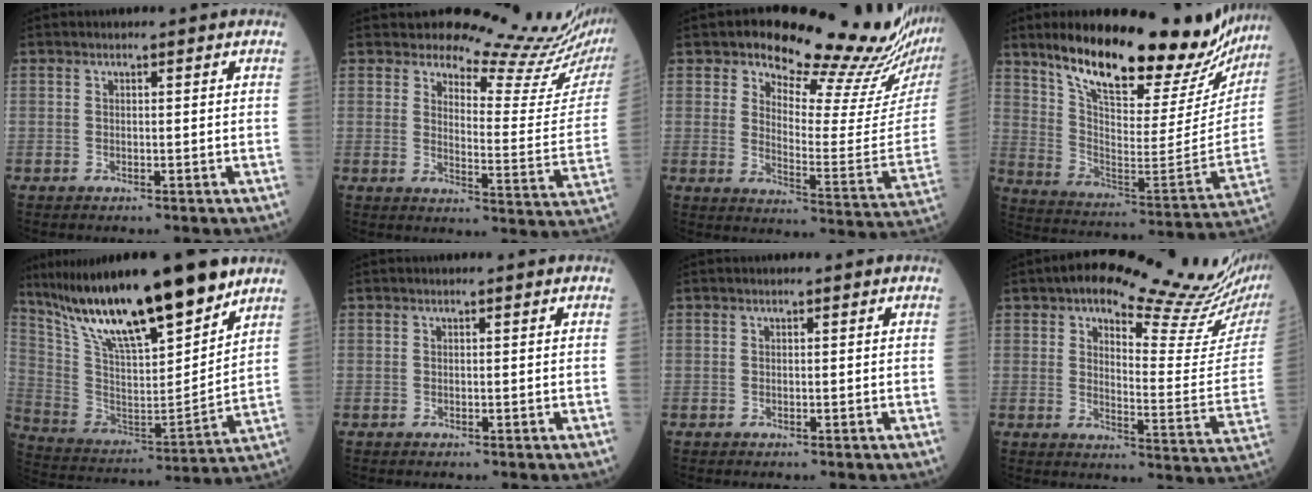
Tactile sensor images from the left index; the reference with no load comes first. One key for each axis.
{"total": 16.0, "fx": 15.7, "fy": 0.3, "fz": 3.2, "tx": -0.039, "ty": -0.113, "tz": 0.174}
{"total": 20.1, "fx": 18.0, "fy": 1.9, "fz": 8.8, "tx": -0.128, "ty": -0.097, "tz": 0.224}
{"total": 29.1, "fx": 24.2, "fy": 7.6, "fz": 14.4, "tx": -0.222, "ty": -0.044, "tz": 0.339}
{"total": 24.8, "fx": 18.1, "fy": 4.4, "fz": 16.3, "tx": -0.292, "ty": 0.001, "tz": 0.324}
{"total": 0.0}
{"total": 0.0}
{"total": 20.4, "fx": 17.7, "fy": 2.0, "fz": 9.9, "tx": -0.133, "ty": -0.056, "tz": 0.216}